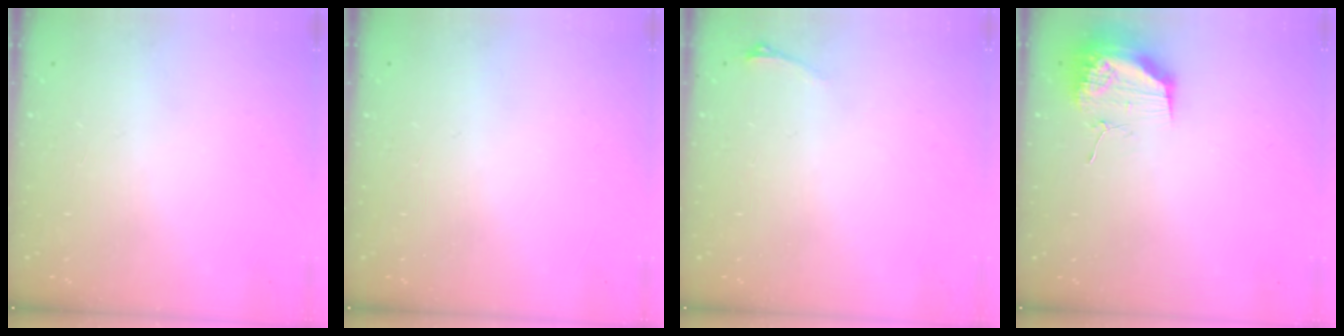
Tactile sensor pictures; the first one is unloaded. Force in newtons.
{"total": 0.0}
{"total": 2.9, "press": 2.6, "slide": 1.5}
{"total": 17.9, "press": 13.8, "slide": 11.4}